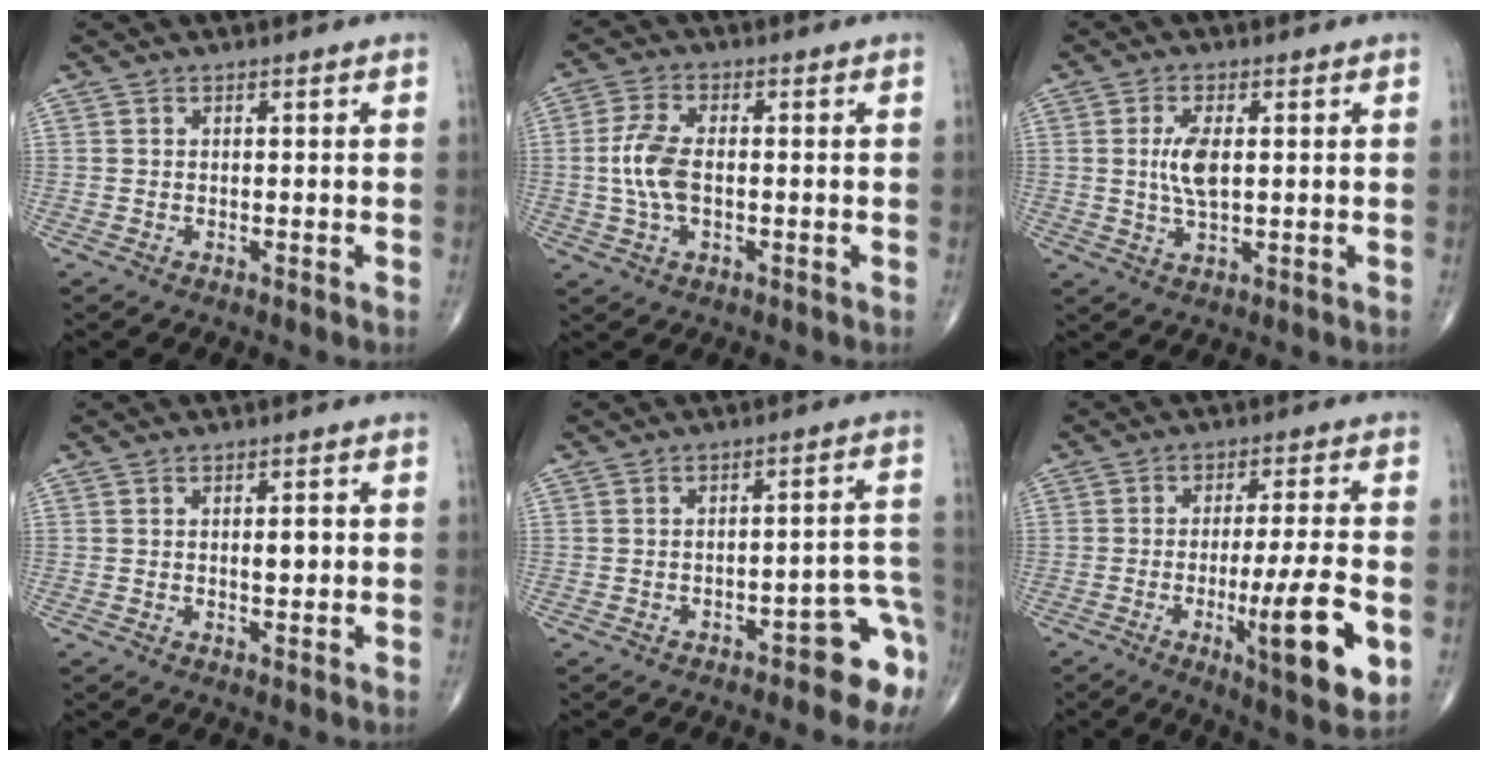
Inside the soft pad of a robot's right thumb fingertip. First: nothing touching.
{"total": 7.2, "force": [-0.5, 3.7, 6.1], "torque": [-0.137, 0.010, -0.013]}
{"total": 5.7, "force": [0.7, 2.4, 5.1], "torque": [-0.104, -0.006, 0.012]}
{"total": 2.7, "force": [0.2, 1.2, 2.4], "torque": [-0.031, -0.001, 0.002]}
{"total": 7.8, "force": [-5.0, 2.9, 5.3], "torque": [-0.029, 0.060, -0.062]}
{"total": 13.9, "force": [-4.0, 2.2, 13.2], "torque": [-0.199, -0.004, -0.058]}